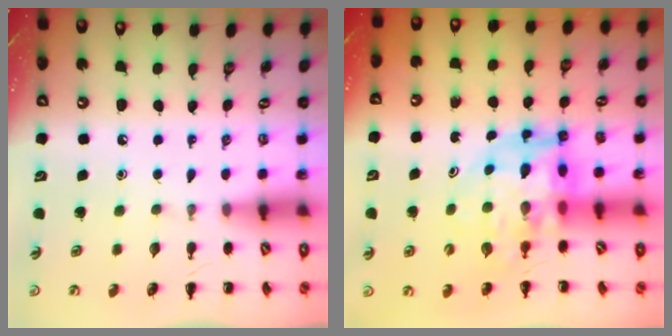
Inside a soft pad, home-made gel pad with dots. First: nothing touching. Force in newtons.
{"total": 11.1, "press": 10.6, "slide": 3.6}